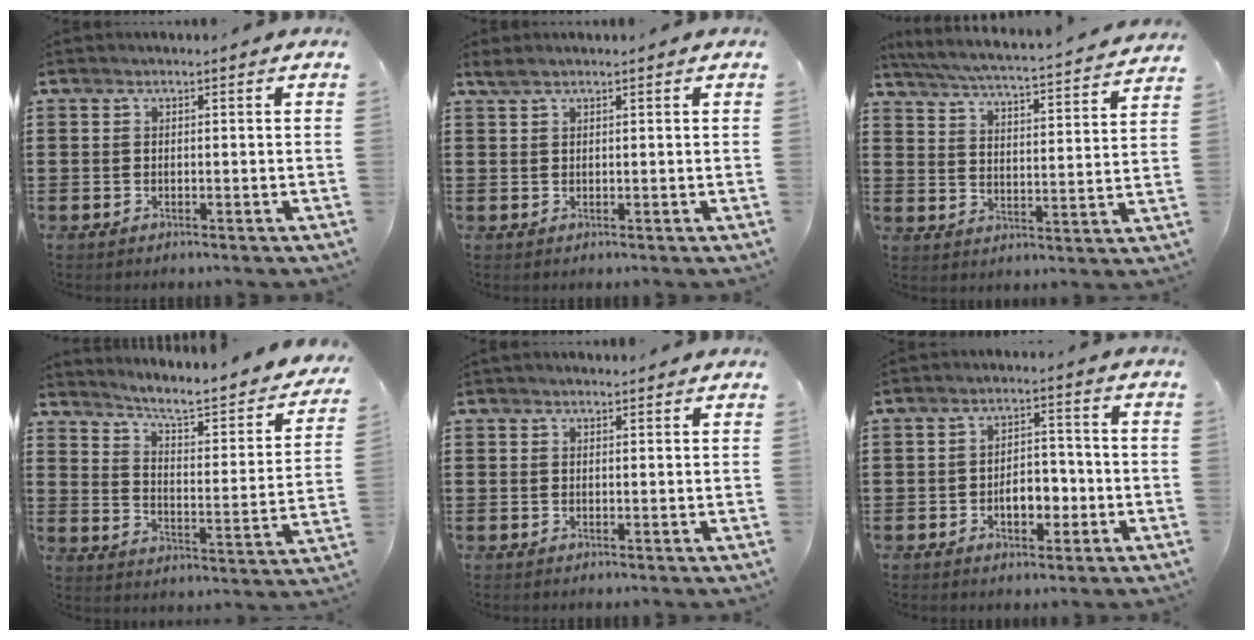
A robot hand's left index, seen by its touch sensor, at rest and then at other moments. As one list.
[{"total": 1.3, "force": [0.9, 0.1, 0.9], "torque": [-0.018, 0.000, 0.018]}, {"total": 4.7, "force": [4.3, -0.6, 1.6], "torque": [-0.053, -0.039, 0.066]}, {"total": 4.9, "force": [4.2, 0.3, 2.6], "torque": [-0.066, -0.040, 0.058]}, {"total": 0.9, "force": [0.8, 0.3, 0.1], "torque": [-0.005, 0.003, 0.015]}, {"total": 5.3, "force": [-1.5, 3.0, 4.1], "torque": [-0.066, 0.006, -0.030]}]